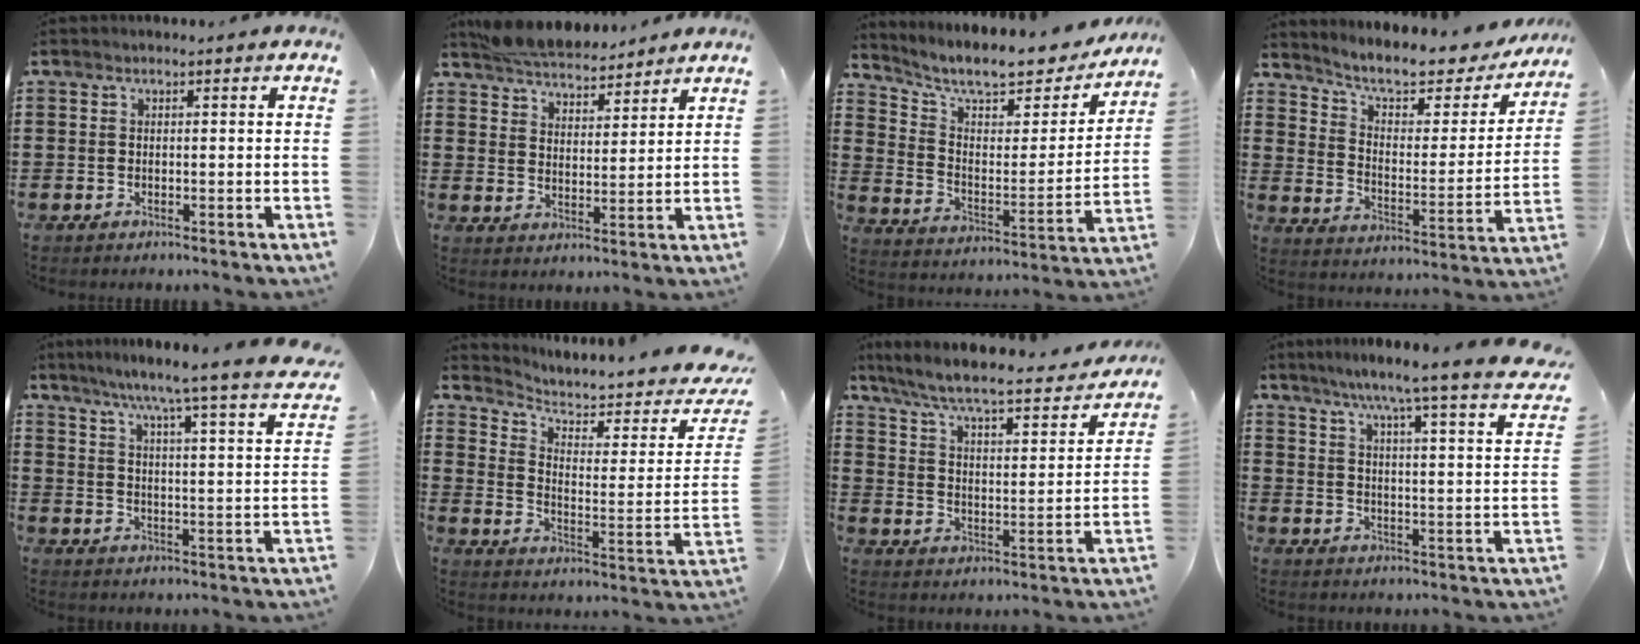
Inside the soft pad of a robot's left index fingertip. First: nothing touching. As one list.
[{"total": 6.0, "force": [5.9, 1.0, 0.9], "torque": [-0.040, -0.018, 0.110]}, {"total": 9.2, "force": [8.1, 1.7, 4.1], "torque": [-0.101, -0.055, 0.134]}, {"total": 6.7, "force": [5.7, 1.5, 3.2], "torque": [-0.079, -0.039, 0.093]}, {"total": 6.4, "force": [5.3, -1.4, 3.2], "torque": [-0.085, -0.050, 0.080]}, {"total": 4.5, "force": [3.8, 1.7, 1.8], "torque": [-0.052, -0.032, 0.061]}, {"total": 6.9, "force": [6.1, 0.1, 3.2], "torque": [-0.089, -0.045, 0.099]}, {"total": 6.4, "force": [5.3, -1.2, 3.4], "torque": [-0.089, -0.046, 0.080]}]